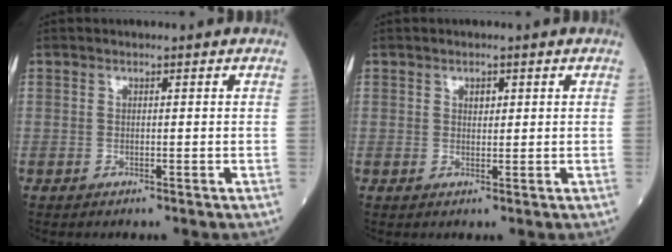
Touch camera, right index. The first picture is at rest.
{"total": 1.2, "force": [0.6, 0.8, 0.8], "torque": [-0.011, -0.003, 0.009]}